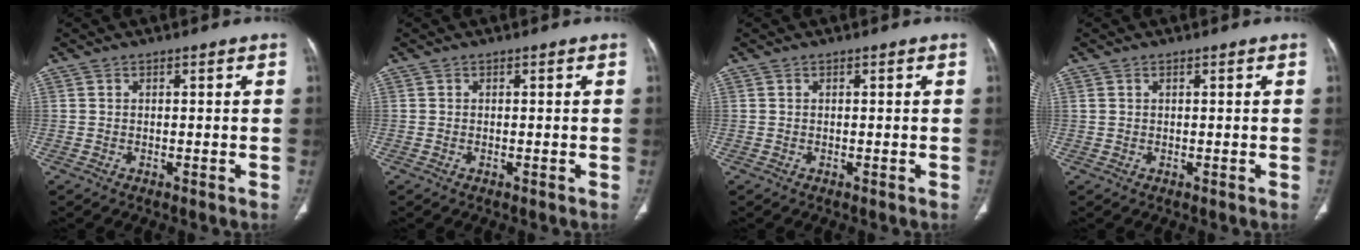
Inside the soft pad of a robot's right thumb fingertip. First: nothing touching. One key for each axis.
{"total": 0.0}
{"total": 0.0}
{"total": 0.7, "fx": 0.3, "fy": 0.4, "fz": 0.4, "tx": -0.010, "ty": 0.010, "tz": 0.009}